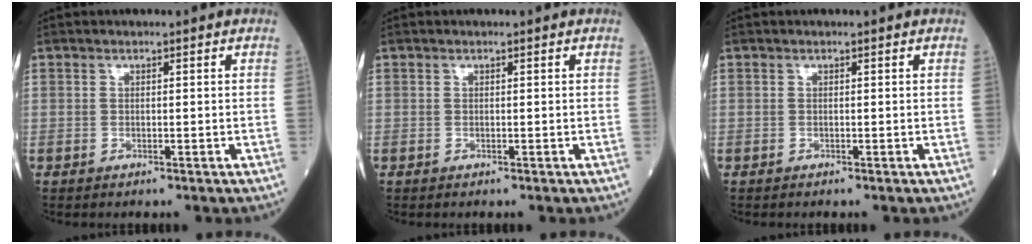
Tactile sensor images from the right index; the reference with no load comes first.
{"total": 0.0}
{"total": 0.0}